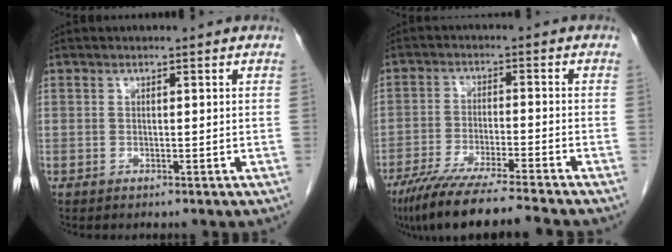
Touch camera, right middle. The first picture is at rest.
{"total": 12.7, "force": [-10.9, -0.6, 6.5], "torque": [-0.095, -0.031, -0.178]}